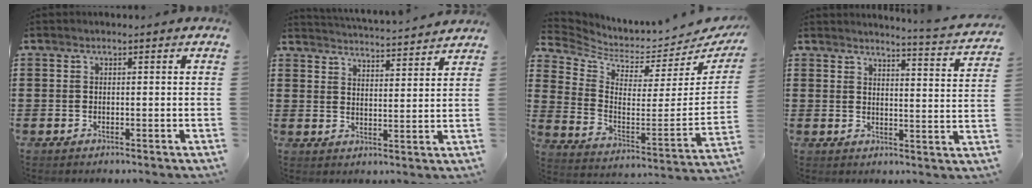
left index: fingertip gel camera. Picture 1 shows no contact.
{"total": 3.9, "force": [3.8, -0.9, 0.2], "torque": [-0.020, -0.035, 0.063]}
{"total": 2.7, "force": [2.6, 0.4, 0.8], "torque": [-0.038, -0.052, 0.038]}
{"total": 3.6, "force": [3.3, -1.0, 0.8], "torque": [-0.023, -0.037, 0.052]}